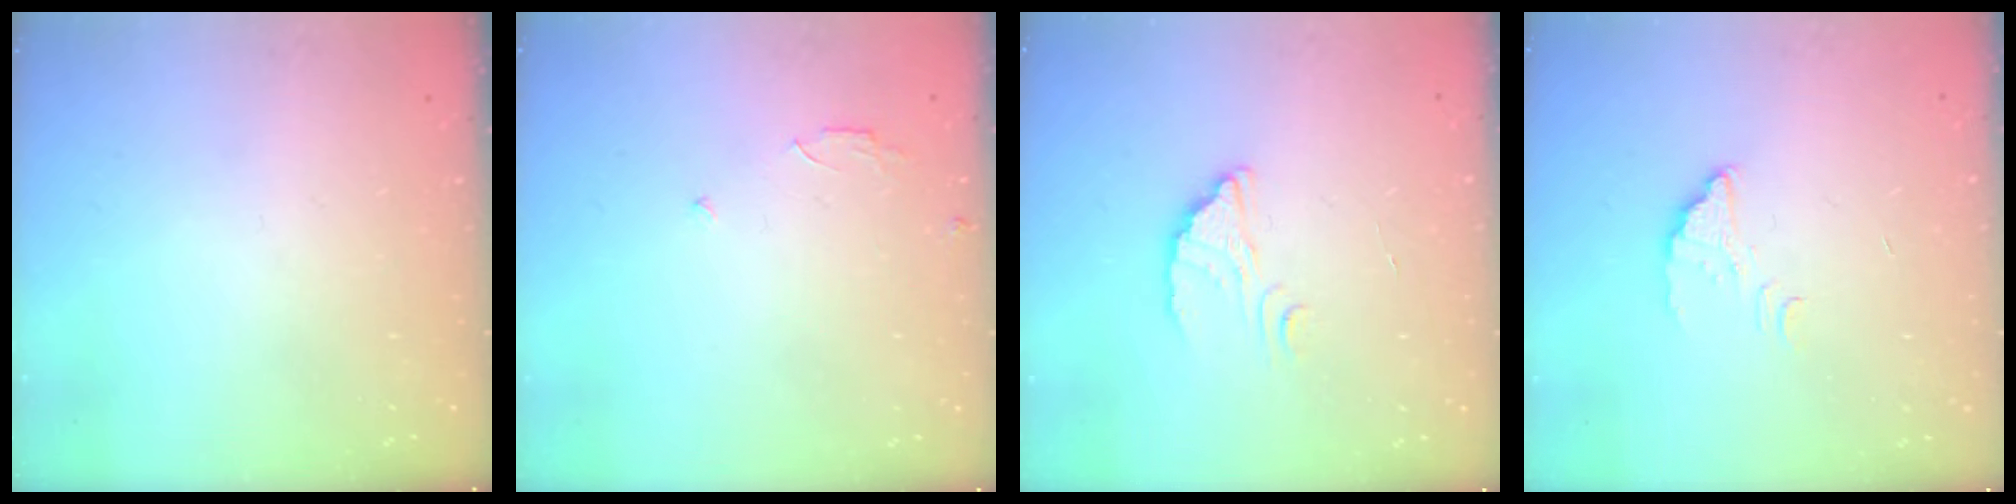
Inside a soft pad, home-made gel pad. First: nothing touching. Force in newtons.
{"total": 2.5, "press": 2.5, "slide": 0.2}
{"total": 2.5, "press": 2.5, "slide": 0.1}
{"total": 2.5, "press": 2.5, "slide": 0.2}